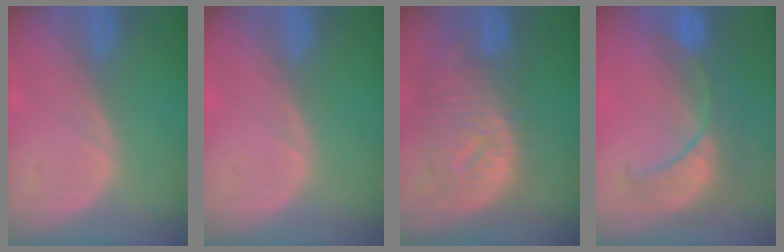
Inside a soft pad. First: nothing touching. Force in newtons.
{"total": 0.0}
{"total": 11.9, "press": 10.2, "slide": 6.1}
{"total": 8.7, "press": 8.4, "slide": 2.1}